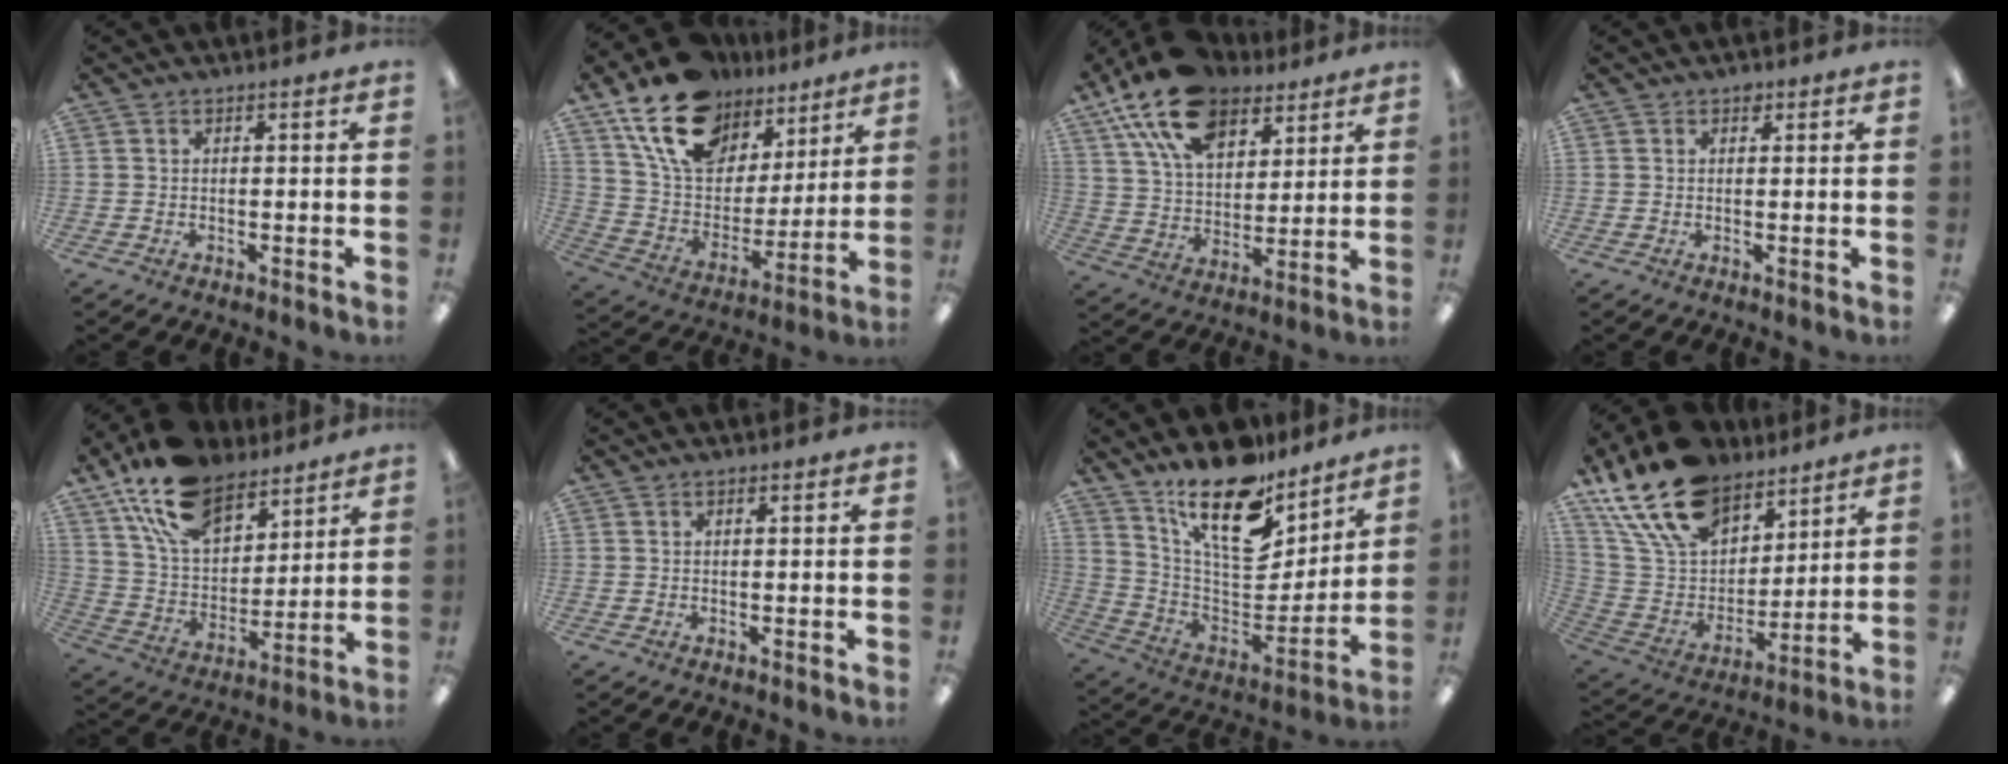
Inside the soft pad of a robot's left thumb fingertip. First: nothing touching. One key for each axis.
{"total": 19.5, "fx": 12.7, "fy": 11.7, "fz": 9.0, "tx": -0.167, "ty": -0.057, "tz": 0.235}
{"total": 19.0, "fx": 12.6, "fy": 10.3, "fz": 9.8, "tx": -0.187, "ty": -0.050, "tz": 0.231}
{"total": 1.4, "fx": 0.9, "fy": 0.9, "fz": 0.6, "tx": -0.005, "ty": 0.000, "tz": 0.014}
{"total": 18.8, "fx": 13.5, "fy": 9.8, "fz": 8.8, "tx": -0.175, "ty": -0.066, "tz": 0.251}
{"total": 0.6, "fx": 0.5, "fy": 0.2, "fz": 0.3, "tx": -0.001, "ty": -0.001, "tz": 0.007}
{"total": 20.6, "fx": 15.0, "fy": 8.1, "fz": 11.6, "tx": -0.193, "ty": -0.113, "tz": 0.263}
{"total": 21.5, "fx": 15.3, "fy": 11.7, "fz": 9.7, "tx": -0.203, "ty": -0.077, "tz": 0.285}